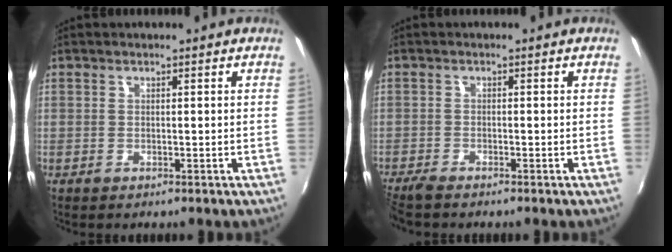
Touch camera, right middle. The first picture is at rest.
{"total": 3.2, "force": [-2.9, 0.3, 1.4], "torque": [-0.039, -0.012, -0.056]}